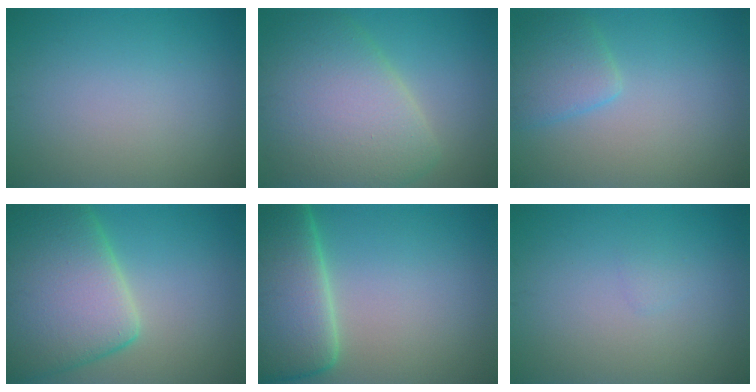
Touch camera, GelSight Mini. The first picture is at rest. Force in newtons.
{"total": 9.3, "press": 9.2, "slide": 0.8}
{"total": 3.0, "press": 3.0, "slide": 0.3}
{"total": 12.2, "press": 12.2, "slide": 0.6}
{"total": 11.1, "press": 11.1, "slide": 0.7}
{"total": 0.6, "press": 0.5, "slide": 0.1}